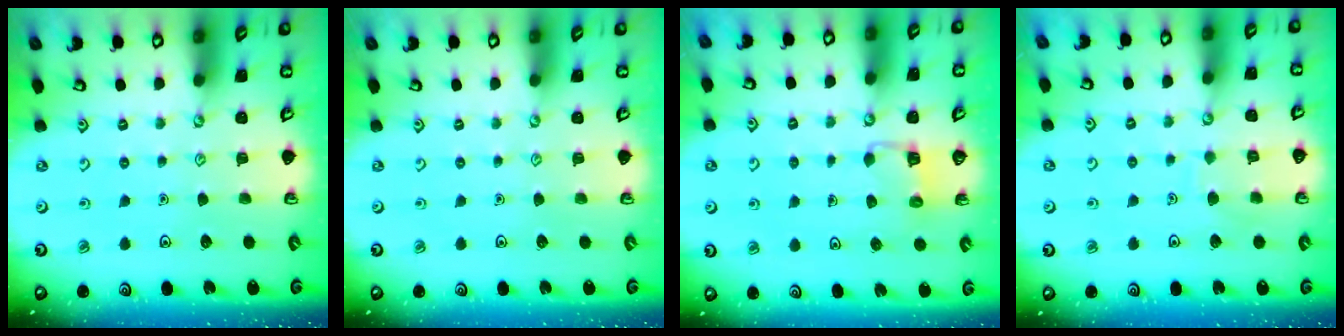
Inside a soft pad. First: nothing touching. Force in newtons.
{"total": 0.0}
{"total": 3.3, "press": 3.3, "slide": 0.3}
{"total": 5.2, "press": 5.1, "slide": 0.6}